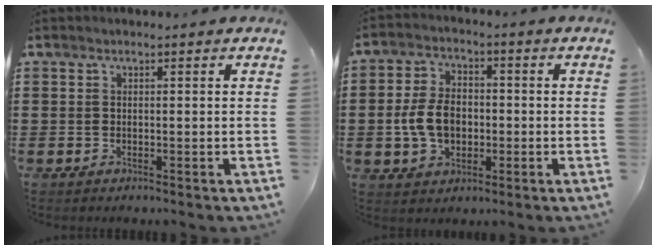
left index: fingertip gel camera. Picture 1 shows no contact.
{"total": 7.1, "force": [-1.1, 4.9, 5.0], "torque": [-0.123, 0.004, -0.028]}